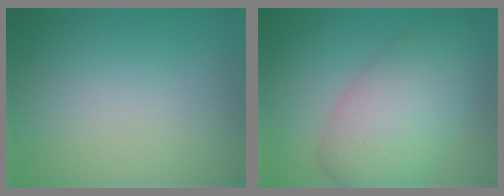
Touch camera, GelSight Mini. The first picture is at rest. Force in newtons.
{"total": 7.8, "press": 7.8, "slide": 0.2}